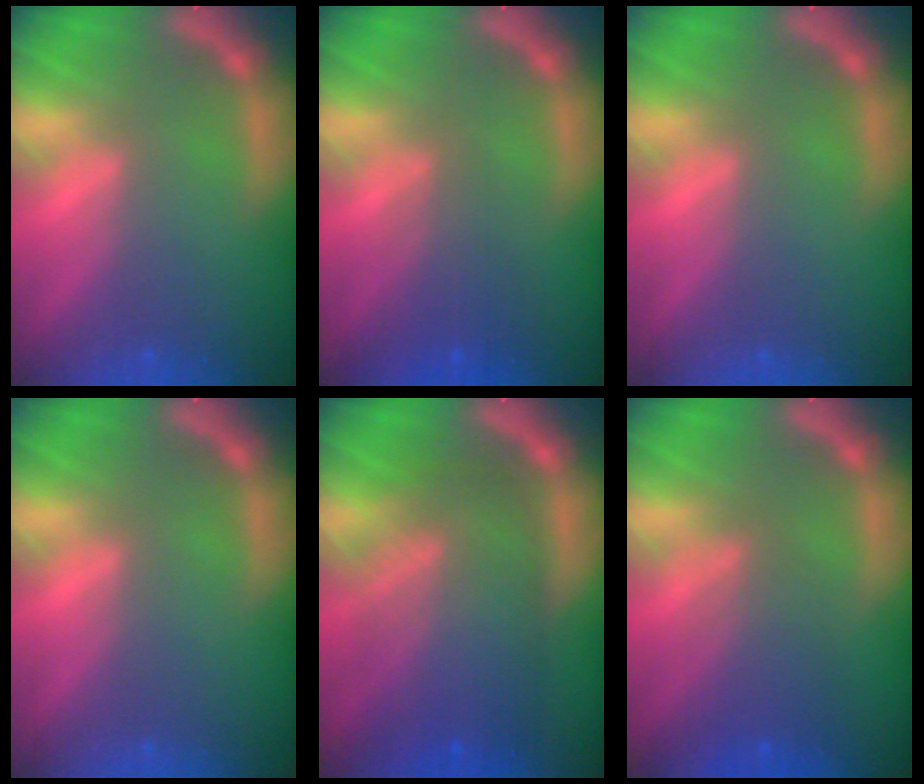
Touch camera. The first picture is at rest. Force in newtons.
{"total": 3.0}
{"total": 0.0}
{"total": 0.0}
{"total": 9.5}
{"total": 4.1}